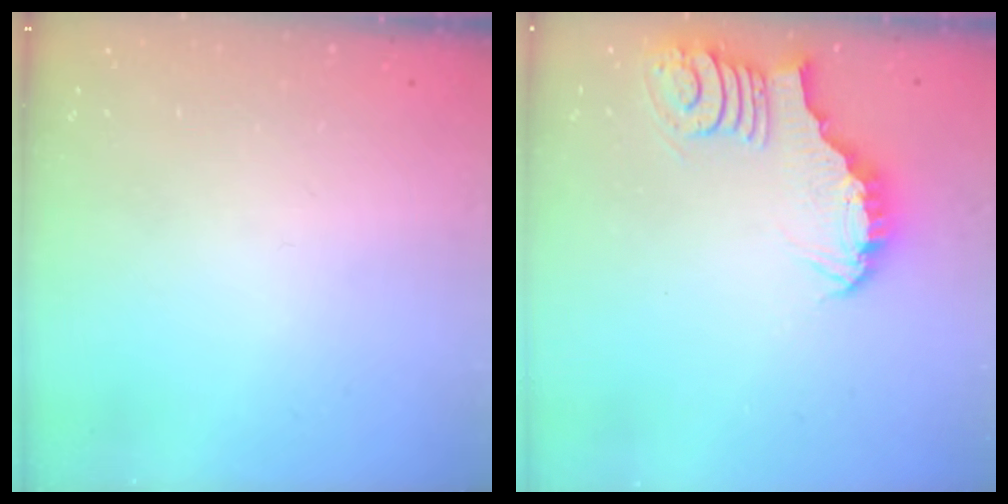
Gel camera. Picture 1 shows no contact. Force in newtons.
{"total": 3.9, "press": 3.9, "slide": 0.3}